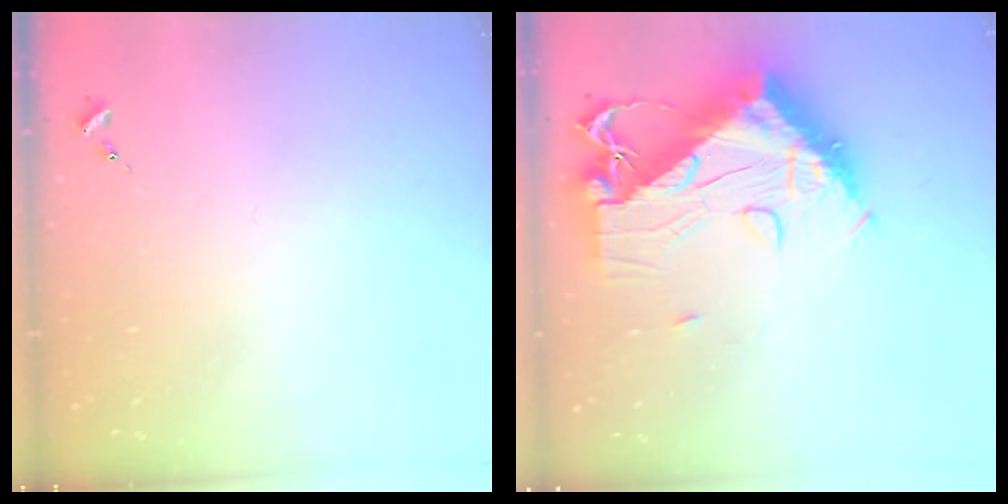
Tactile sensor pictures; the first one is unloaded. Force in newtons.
{"total": 18.2, "press": 18.1, "slide": 1.9}